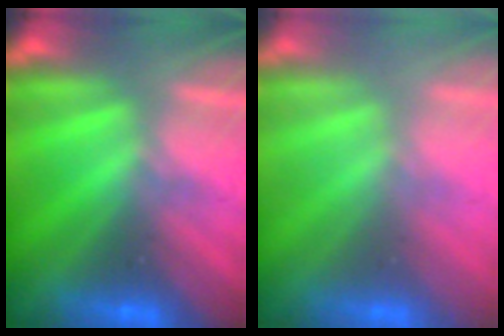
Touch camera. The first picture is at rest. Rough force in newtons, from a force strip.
{"total": 2.4}